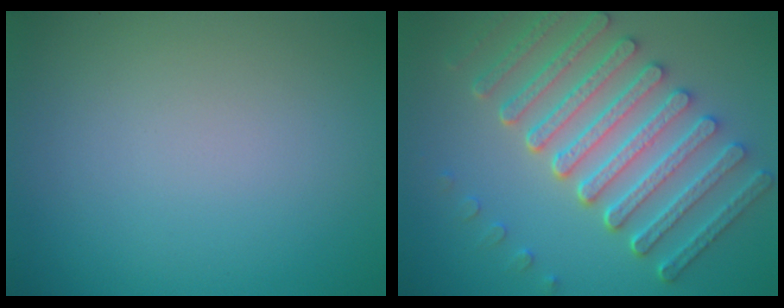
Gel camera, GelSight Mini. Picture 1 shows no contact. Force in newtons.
{"total": 7.9, "press": 6.2, "slide": 5.0}